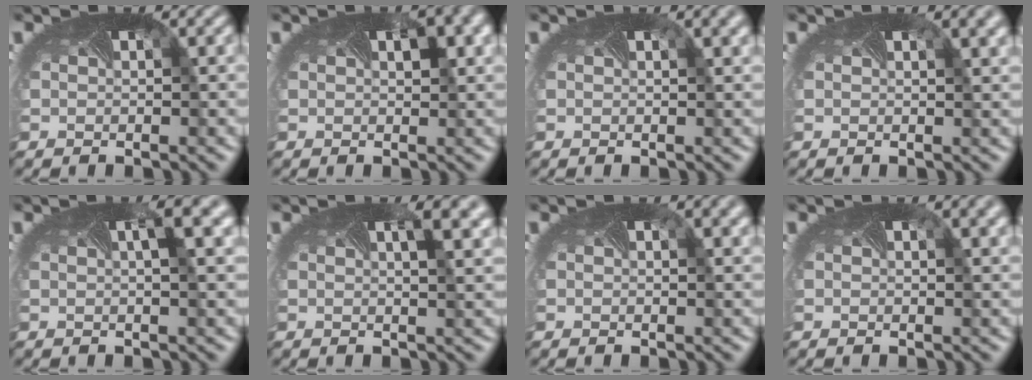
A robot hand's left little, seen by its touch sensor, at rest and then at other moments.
{"total": 2.5, "force": [1.0, 0.8, 2.2], "torque": [-0.030, -0.002, 0.015]}
{"total": 2.6, "force": [1.3, 1.0, 2.0], "torque": [-0.014, 0.006, -0.001]}
{"total": 3.6, "force": [1.8, 1.4, 2.7], "torque": [-0.018, 0.010, 0.004]}
{"total": 3.3, "force": [1.3, 0.7, 3.0], "torque": [-0.030, 0.003, 0.012]}
{"total": 3.9, "force": [1.6, 1.3, 3.3], "torque": [-0.028, 0.002, 0.013]}
{"total": 2.3, "force": [1.2, 1.0, 1.7], "torque": [-0.009, 0.005, -0.002]}
{"total": 2.9, "force": [1.5, 1.2, 2.2], "torque": [-0.013, 0.007, -0.001]}